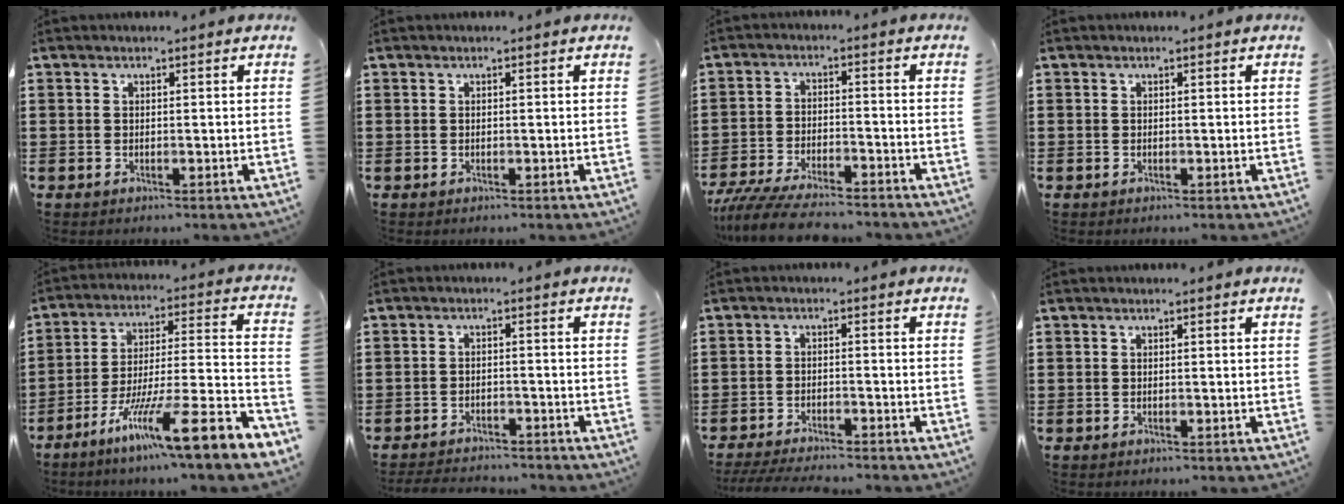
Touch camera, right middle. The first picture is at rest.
{"total": 0.0}
{"total": 6.6, "force": [-6.0, 0.7, 2.5], "torque": [-0.056, -0.003, -0.116]}
{"total": 0.0}
{"total": 12.1, "force": [-8.2, -0.1, 8.9], "torque": [-0.145, -0.006, -0.154]}
{"total": 2.9, "force": [-2.9, 0.3, 0.2], "torque": [-0.008, -0.003, -0.060]}
{"total": 3.5, "force": [-3.4, 0.1, 0.9], "torque": [-0.023, -0.004, -0.070]}
{"total": 0.0}